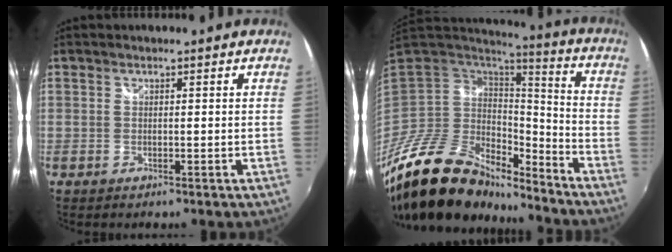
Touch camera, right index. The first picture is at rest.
{"total": 22.3, "force": [-16.9, 9.3, 11.1], "torque": [-0.219, -0.017, -0.289]}